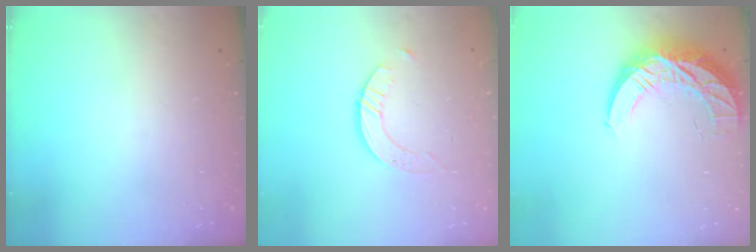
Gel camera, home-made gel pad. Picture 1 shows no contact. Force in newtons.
{"total": 2.9, "press": 2.9, "slide": 0.3}
{"total": 11.6, "press": 11.6, "slide": 0.9}